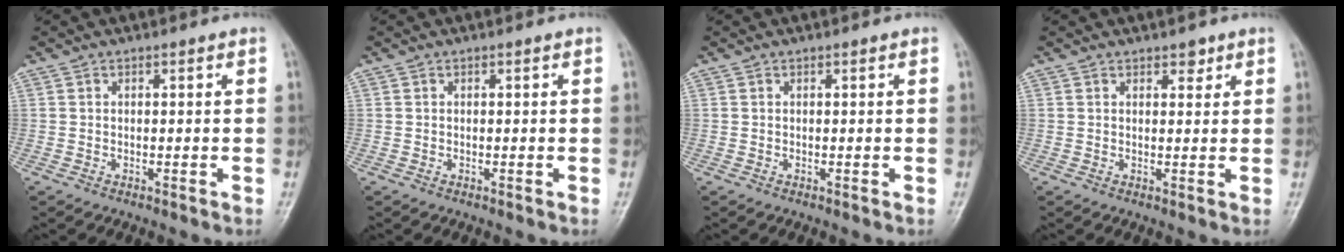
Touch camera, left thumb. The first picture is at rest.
{"total": 0.0}
{"total": 0.0}
{"total": 2.0, "force": [1.4, 1.1, 0.9], "torque": [0.003, -0.006, 0.017]}